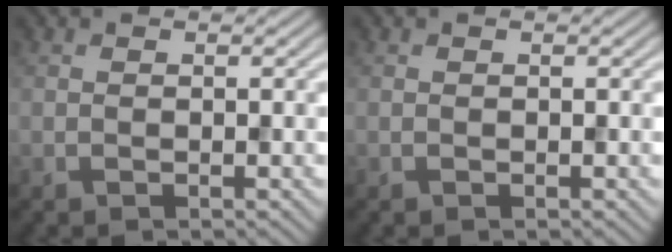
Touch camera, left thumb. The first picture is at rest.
{"total": 0.0}